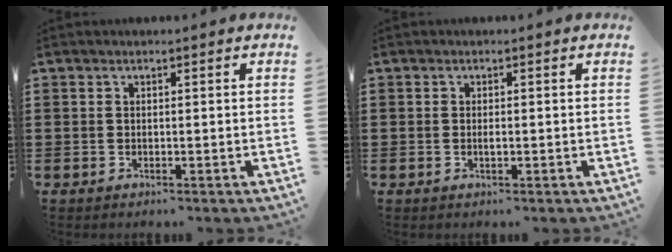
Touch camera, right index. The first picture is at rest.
{"total": 0.8, "force": [-0.1, 0.2, 0.8], "torque": [-0.016, -0.004, -0.001]}